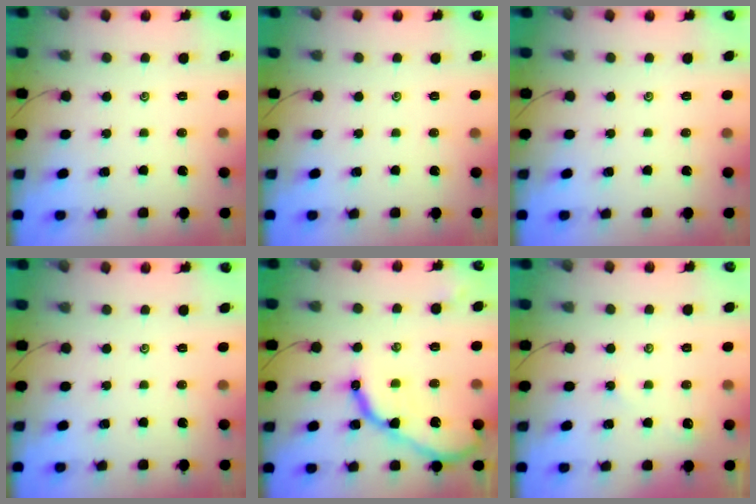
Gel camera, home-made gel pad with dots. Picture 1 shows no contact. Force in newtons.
{"total": 0.0}
{"total": 0.0}
{"total": 0.0}
{"total": 12.9, "press": 12.8, "slide": 1.1}
{"total": 2.3, "press": 2.3, "slide": 0.3}